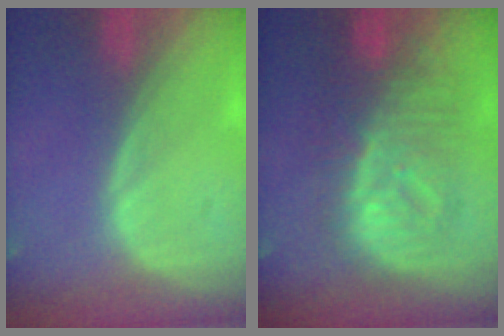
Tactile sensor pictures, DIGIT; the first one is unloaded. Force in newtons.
{"total": 9.6, "press": 9.6, "slide": 0.5}